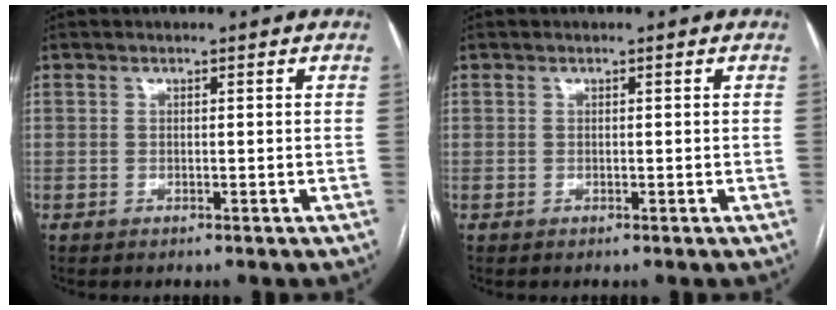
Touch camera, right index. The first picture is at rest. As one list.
[{"total": 0.0}]